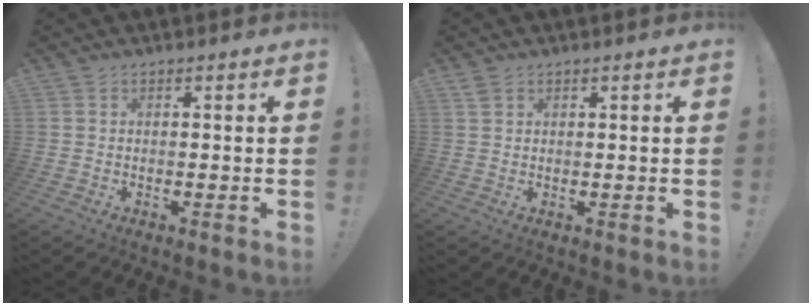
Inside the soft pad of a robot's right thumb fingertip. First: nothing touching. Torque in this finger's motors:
{"motor_torque": [-0.16, 0.19, 0.06, 0.22, 0.00]}